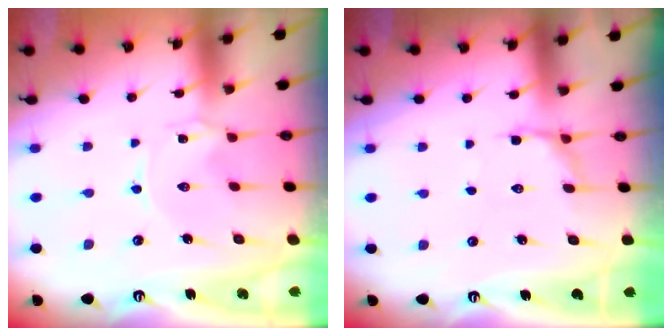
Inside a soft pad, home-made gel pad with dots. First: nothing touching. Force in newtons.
{"total": 5.7, "press": 5.3, "slide": 2.1}